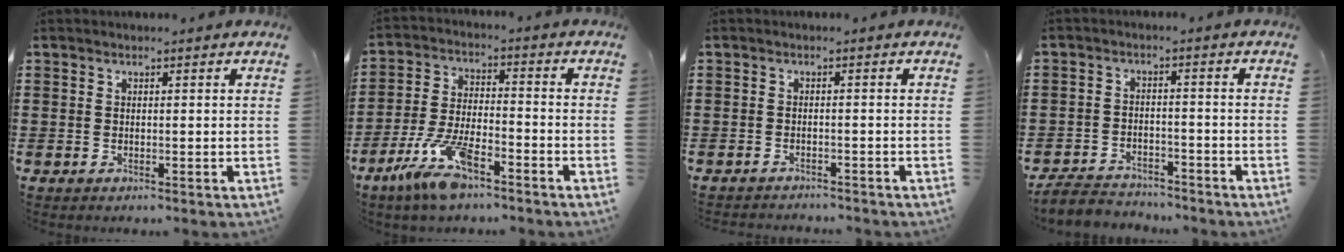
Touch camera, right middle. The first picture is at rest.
{"total": 9.4, "force": [-6.2, 2.7, 6.5], "torque": [-0.149, -0.004, -0.121]}
{"total": 1.4, "force": [-1.4, 0.1, -0.1], "torque": [-0.002, 0.003, -0.032]}
{"total": 4.1, "force": [-4.0, 1.2, 0.2], "torque": [-0.014, 0.005, -0.086]}